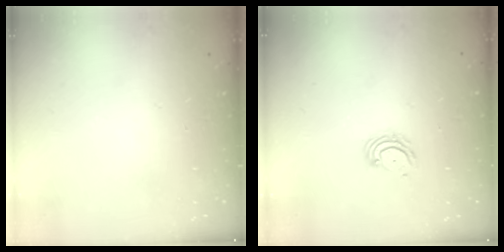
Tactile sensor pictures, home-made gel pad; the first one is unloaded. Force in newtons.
{"total": 4.1, "press": 4.1, "slide": 0.4}